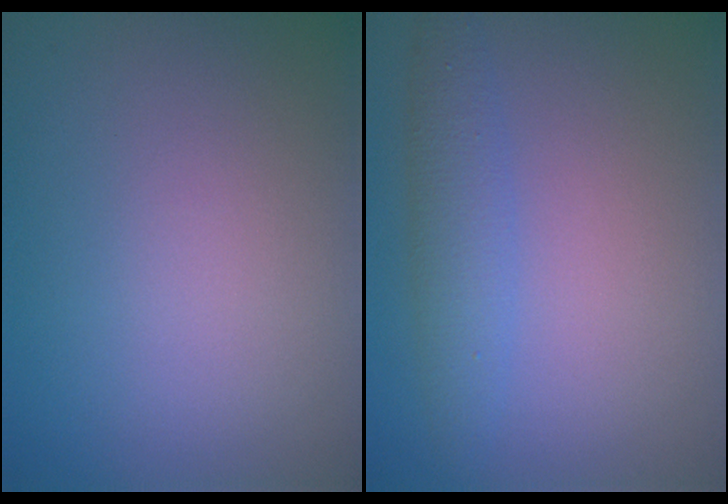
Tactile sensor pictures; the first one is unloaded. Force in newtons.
{"total": 2.8, "press": 2.8, "slide": 0.0}